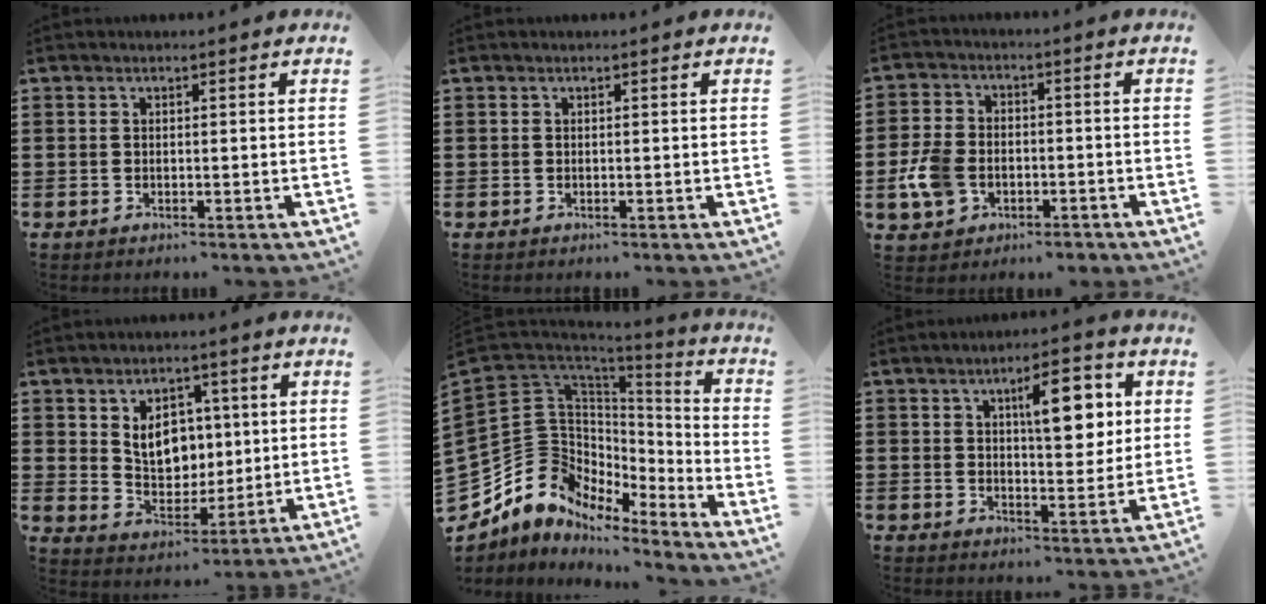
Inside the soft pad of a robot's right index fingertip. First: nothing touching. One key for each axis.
{"total": 0.0}
{"total": 6.7, "fx": -2.5, "fy": 4.7, "fz": 4.0, "tx": -0.111, "ty": 0.002, "tz": -0.054}
{"total": 7.5, "fx": 2.0, "fy": 5.8, "fz": 4.4, "tx": -0.083, "ty": 0.010, "tz": 0.033}
{"total": 10.9, "fx": -2.8, "fy": 9.9, "fz": 3.7, "tx": -0.120, "ty": -0.017, "tz": -0.052}
{"total": 9.3, "fx": 3.3, "fy": 3.8, "fz": 7.8, "tx": -0.111, "ty": -0.005, "tz": 0.046}